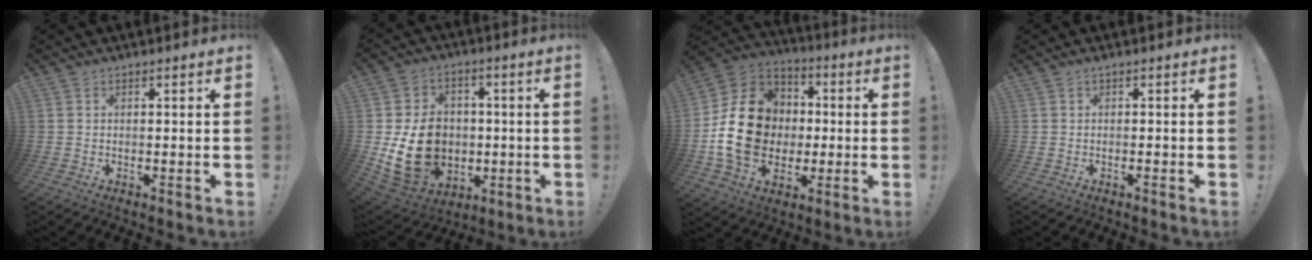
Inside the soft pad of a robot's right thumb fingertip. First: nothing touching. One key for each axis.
{"total": 17.9, "fx": -1.9, "fy": 14.4, "fz": 10.5, "tx": -0.186, "ty": 0.004, "tz": -0.017}
{"total": 20.6, "fx": -1.1, "fy": 16.8, "fz": 11.7, "tx": -0.183, "ty": 0.023, "tz": 0.001}
{"total": 0.7, "fx": -0.4, "fy": -0.1, "fz": 0.6, "tx": -0.011, "ty": -0.001, "tz": -0.007}